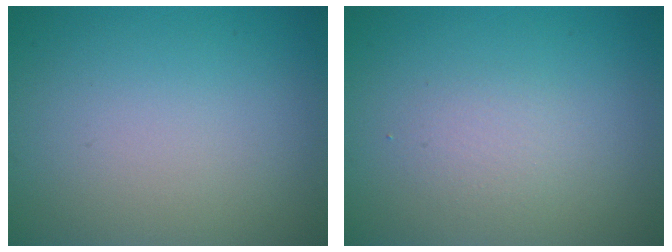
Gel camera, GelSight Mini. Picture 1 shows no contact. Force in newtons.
{"total": 1.4, "press": 1.4, "slide": 0.1}